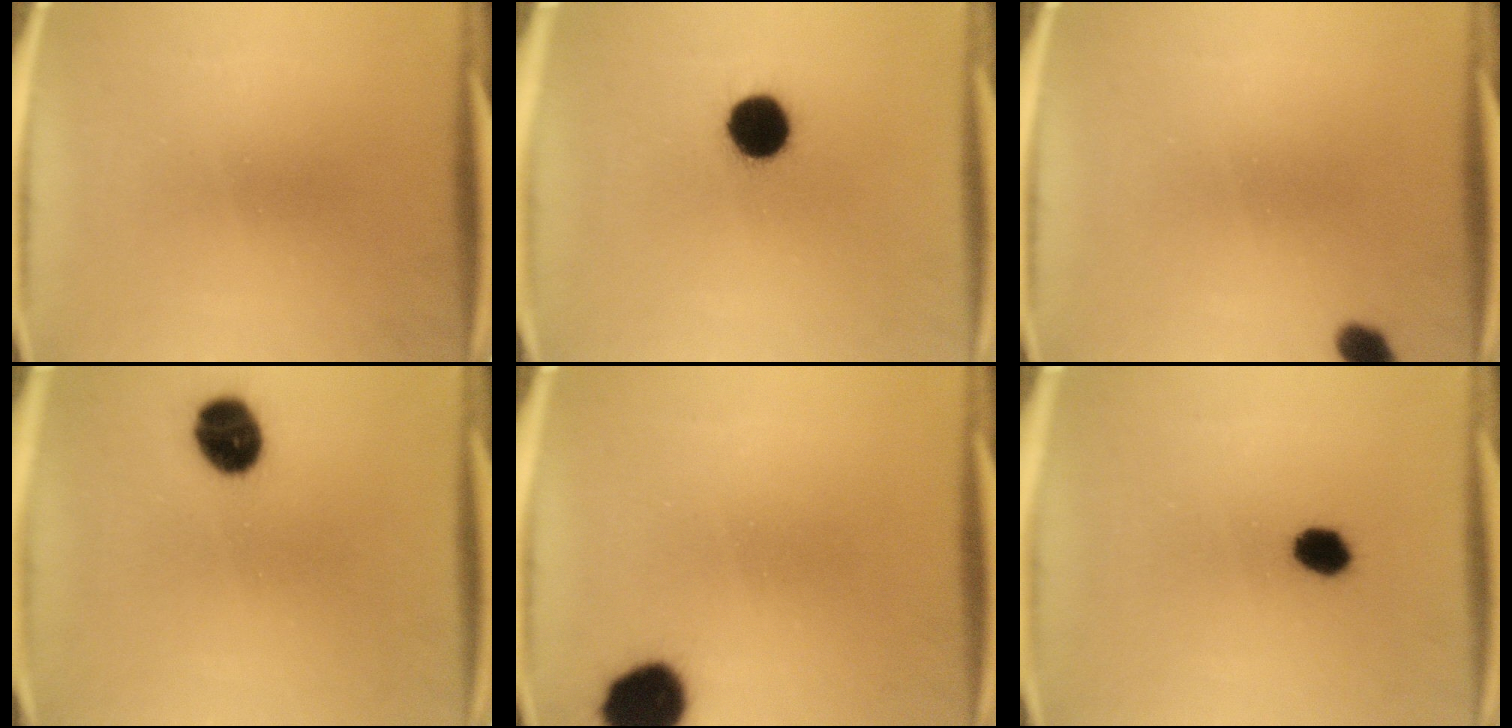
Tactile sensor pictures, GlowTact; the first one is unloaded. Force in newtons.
{"total": 10.3}
{"total": 2.7}
{"total": 9.4}
{"total": 10.6}
{"total": 4.4}